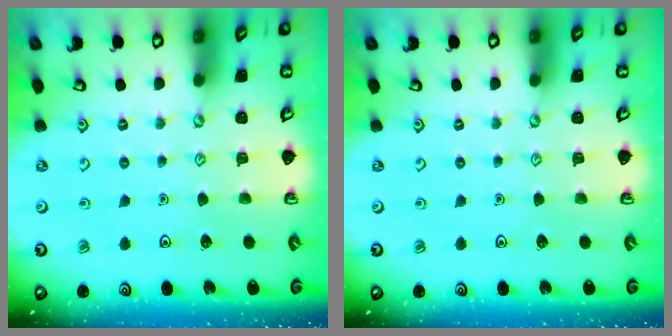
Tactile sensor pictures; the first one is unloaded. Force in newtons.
{"total": 0.0}